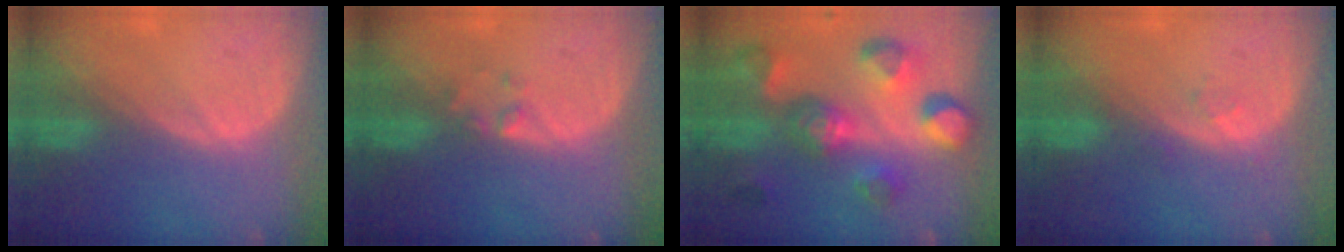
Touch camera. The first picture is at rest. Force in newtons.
{"total": 1.4, "press": 1.3, "slide": 0.2}
{"total": 11.0, "press": 9.9, "slide": 4.7}
{"total": 1.1, "press": 1.0, "slide": 0.1}